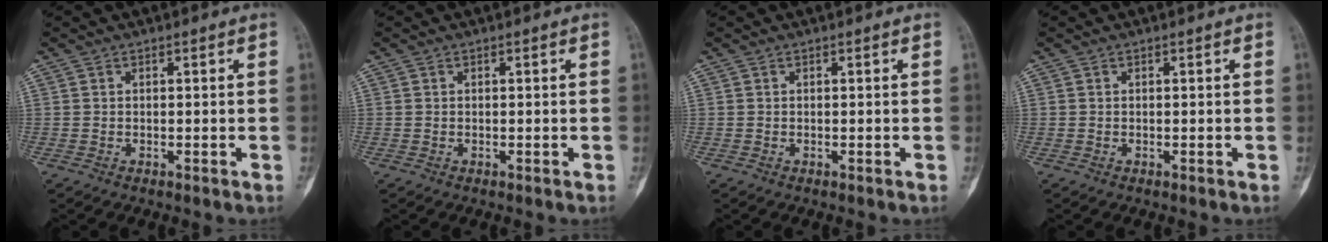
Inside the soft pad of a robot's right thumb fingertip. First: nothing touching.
{"total": 0.0}
{"total": 0.0}
{"total": 0.0}